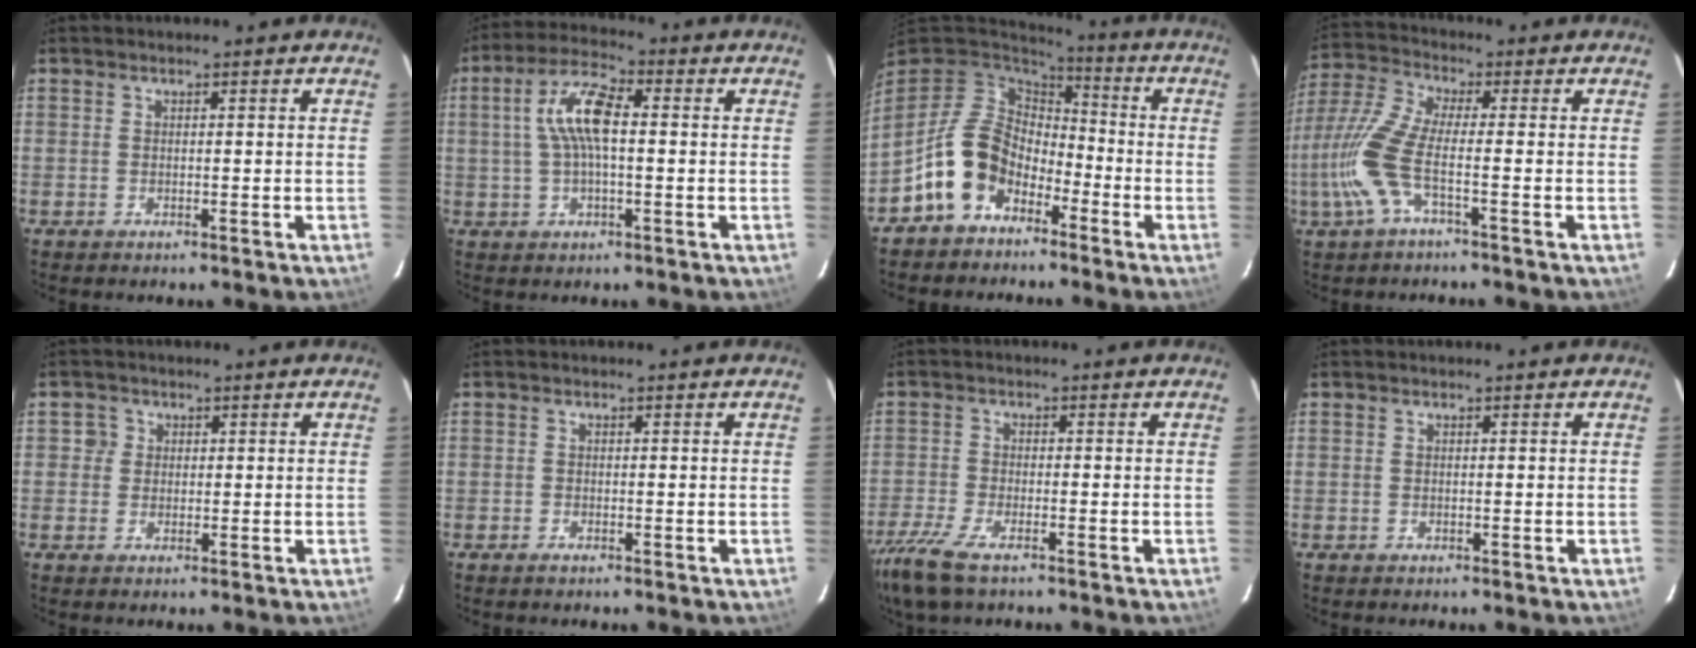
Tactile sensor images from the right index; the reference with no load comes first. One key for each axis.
{"total": 8.9, "fx": 0.8, "fy": 3.0, "fz": 8.3, "tx": -0.168, "ty": 0.019, "tz": 0.014}
{"total": 11.8, "fx": -6.3, "fy": 8.4, "fz": 5.3, "tx": -0.118, "ty": 0.025, "tz": -0.115}
{"total": 9.6, "fx": -2.9, "fy": 1.9, "fz": 9.0, "tx": -0.220, "ty": -0.001, "tz": -0.062}
{"total": 2.2, "fx": 0.2, "fy": 2.2, "fz": 0.1, "tx": 0.005, "ty": 0.012, "tz": 0.000}
{"total": 0.7, "fx": -0.6, "fy": 0.3, "fz": 0.3, "tx": -0.005, "ty": -0.001, "tz": -0.013}
{"total": 10.8, "fx": -7.5, "fy": 3.3, "fz": 7.0, "tx": -0.174, "ty": -0.043, "tz": -0.147}
{"total": 0.0}